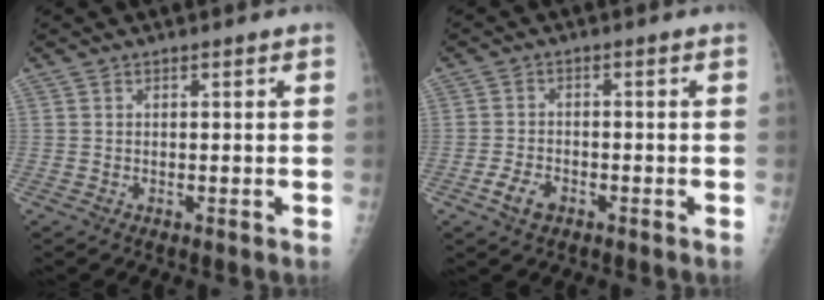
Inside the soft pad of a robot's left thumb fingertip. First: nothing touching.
{"total": 3.9, "force": [-2.1, 2.4, 2.3], "torque": [-0.042, 0.008, -0.037]}